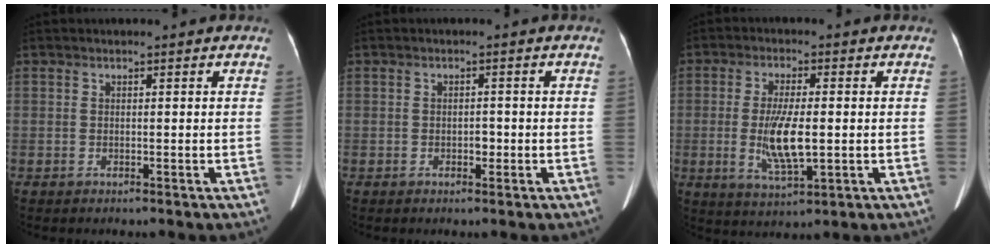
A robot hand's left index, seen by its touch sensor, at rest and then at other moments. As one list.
[{"total": 1.4, "force": [-0.5, 0.8, 1.1], "torque": [-0.017, 0.002, -0.005]}, {"total": 8.0, "force": [-0.8, 1.8, 7.7], "torque": [-0.158, -0.011, -0.009]}]